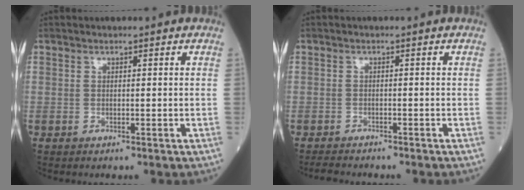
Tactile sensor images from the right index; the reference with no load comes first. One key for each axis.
{"total": 2.8, "fx": -2.6, "fy": 0.6, "fz": 0.7, "tx": -0.015, "ty": -0.008, "tz": -0.041}